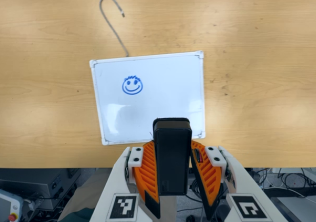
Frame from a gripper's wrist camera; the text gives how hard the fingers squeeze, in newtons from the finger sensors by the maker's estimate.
{"total": 6.3, "left": 5.3, "right": 7.4}